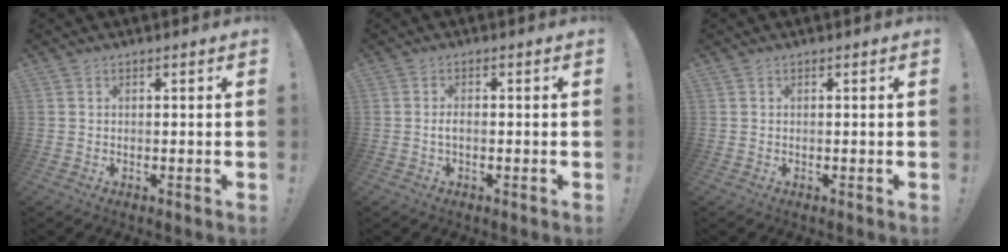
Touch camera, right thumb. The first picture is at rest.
{"total": 2.1, "force": [-0.7, 0.9, 1.8], "torque": [-0.039, 0.003, -0.016]}
{"total": 0.0}